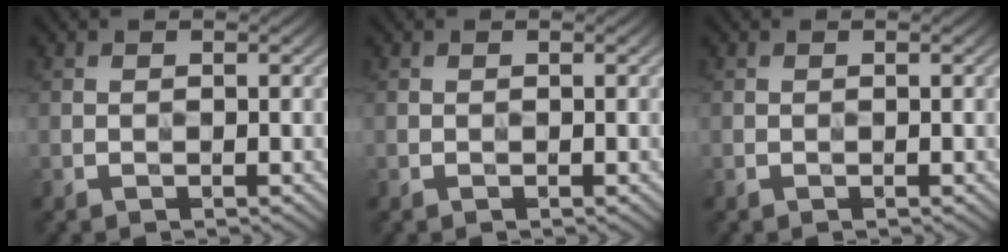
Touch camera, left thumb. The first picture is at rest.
{"total": 0.0}
{"total": 0.0}